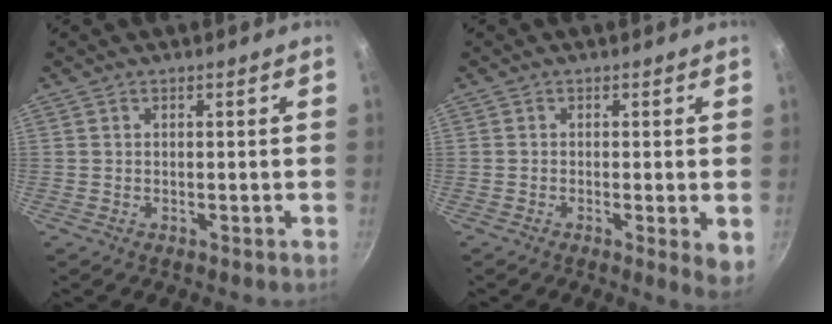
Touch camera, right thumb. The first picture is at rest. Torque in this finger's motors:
{"motor_torque": [-0.15, 0.42, -0.12, -0.02, -0.02]}